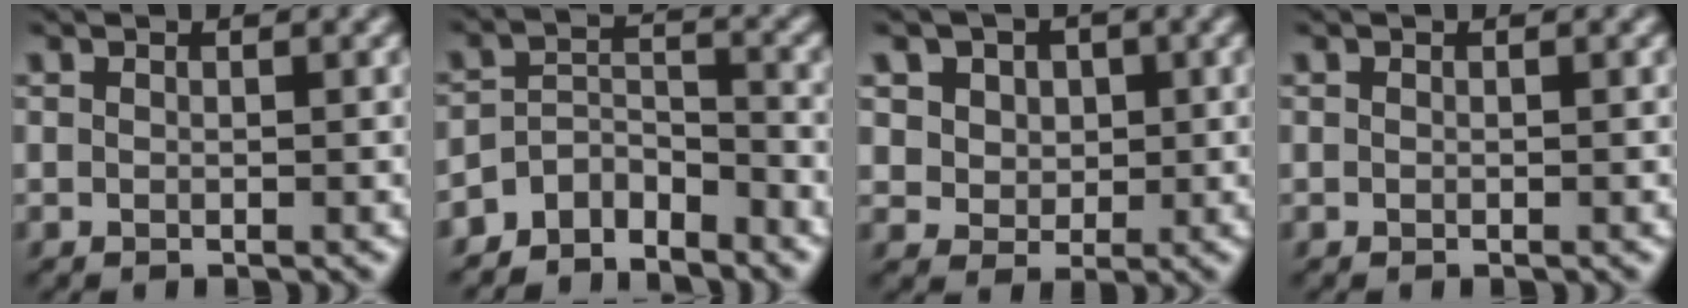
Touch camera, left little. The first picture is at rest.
{"total": 4.3, "force": [-4.0, 1.5, 0.8], "torque": [-0.010, 0.006, -0.078]}
{"total": 5.4, "force": [2.1, 4.5, 2.2], "torque": [-0.045, 0.002, 0.027]}
{"total": 0.0}